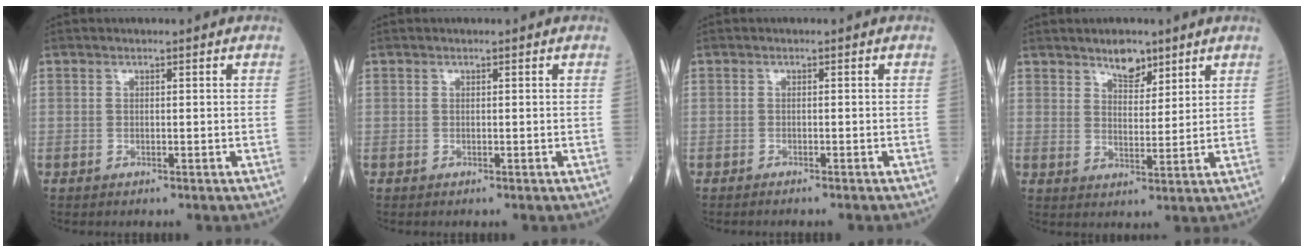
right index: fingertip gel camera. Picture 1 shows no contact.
{"total": 0.0}
{"total": 2.6, "force": [-2.4, -0.1, 1.2], "torque": [-0.017, -0.002, -0.028]}
{"total": 4.6, "force": [3.5, 1.9, 2.3], "torque": [-0.037, -0.001, 0.062]}